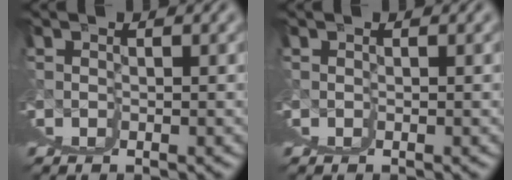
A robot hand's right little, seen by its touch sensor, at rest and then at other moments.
{"total": 0.0}